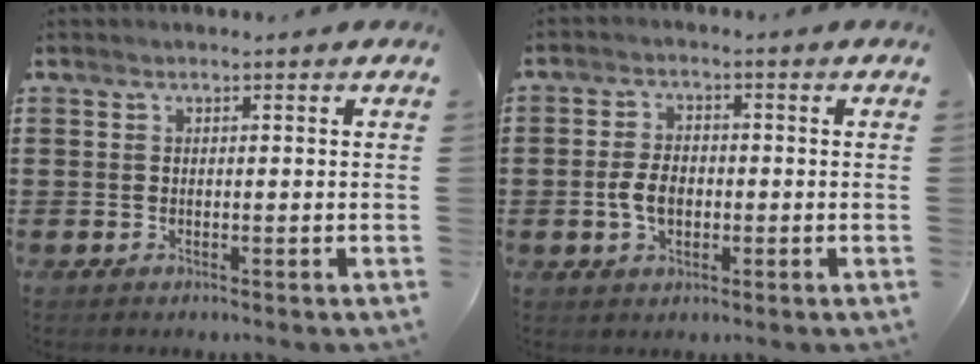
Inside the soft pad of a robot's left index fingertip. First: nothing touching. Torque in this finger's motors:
{"motor_torque": [0.87, 0.82, 0.29, 0.12]}